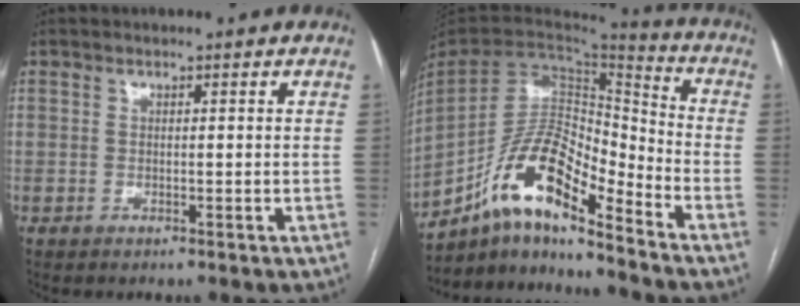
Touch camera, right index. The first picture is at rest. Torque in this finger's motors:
{"motor_torque": [1.10, -1.04, 0.96, 0.21]}